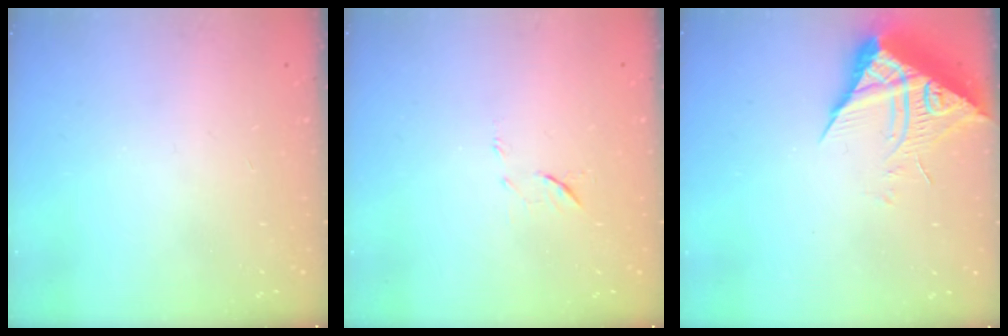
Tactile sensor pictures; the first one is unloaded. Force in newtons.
{"total": 6.7, "press": 6.6, "slide": 1.1}
{"total": 8.8, "press": 8.7, "slide": 0.9}